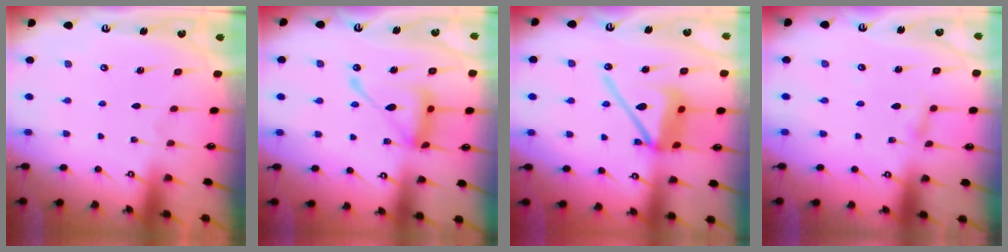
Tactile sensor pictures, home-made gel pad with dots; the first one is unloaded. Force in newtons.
{"total": 15.6, "press": 15.6, "slide": 1.4}
{"total": 13.7, "press": 13.6, "slide": 1.9}
{"total": 2.0, "press": 2.0, "slide": 0.2}